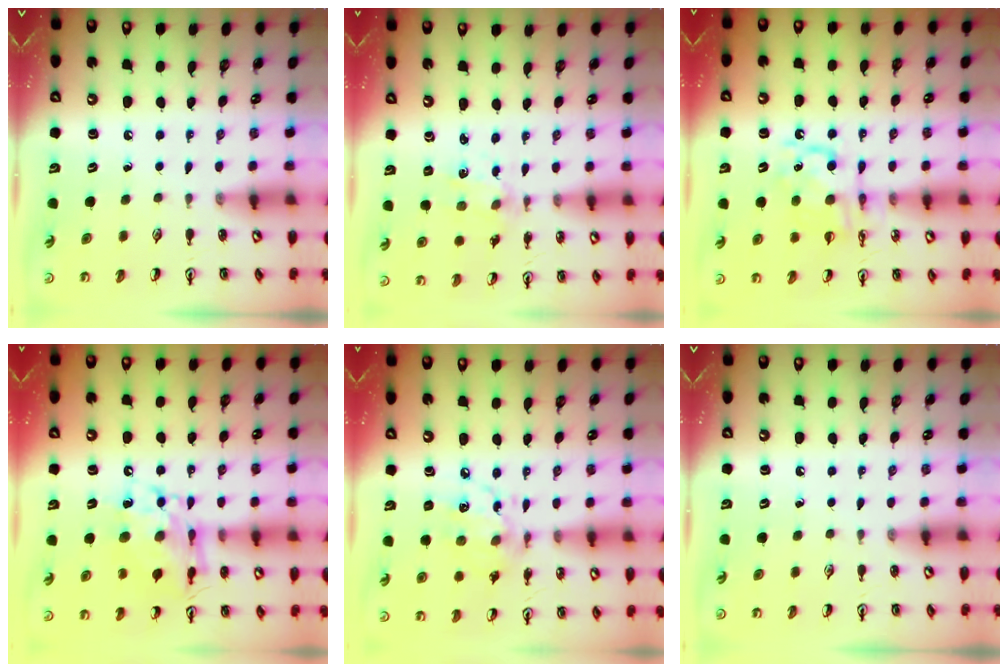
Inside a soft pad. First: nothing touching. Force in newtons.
{"total": 1.1, "press": 1.0, "slide": 0.3}
{"total": 10.3, "press": 10.3, "slide": 0.3}
{"total": 12.9, "press": 12.9, "slide": 0.8}
{"total": 9.8, "press": 9.8, "slide": 0.6}
{"total": 0.0}